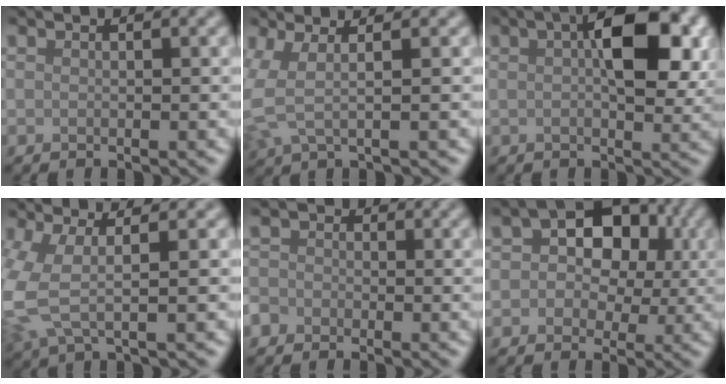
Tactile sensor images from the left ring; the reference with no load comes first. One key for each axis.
{"total": 3.1, "fx": 0.5, "fy": 1.0, "fz": 2.9, "tx": -0.069, "ty": 0.001, "tz": 0.005}
{"total": 8.6, "fx": 2.3, "fy": 3.8, "fz": 7.4, "tx": -0.107, "ty": 0.015, "tz": 0.028}
{"total": 5.0, "fx": -0.2, "fy": 1.8, "fz": 4.7, "tx": -0.130, "ty": -0.001, "tz": -0.009}
{"total": 3.0, "fx": -1.1, "fy": 2.7, "fz": 0.6, "tx": 0.005, "ty": 0.011, "tz": -0.033}
{"total": 8.0, "fx": 1.4, "fy": 6.2, "fz": 4.8, "tx": -0.036, "ty": 0.028, "tz": -0.003}